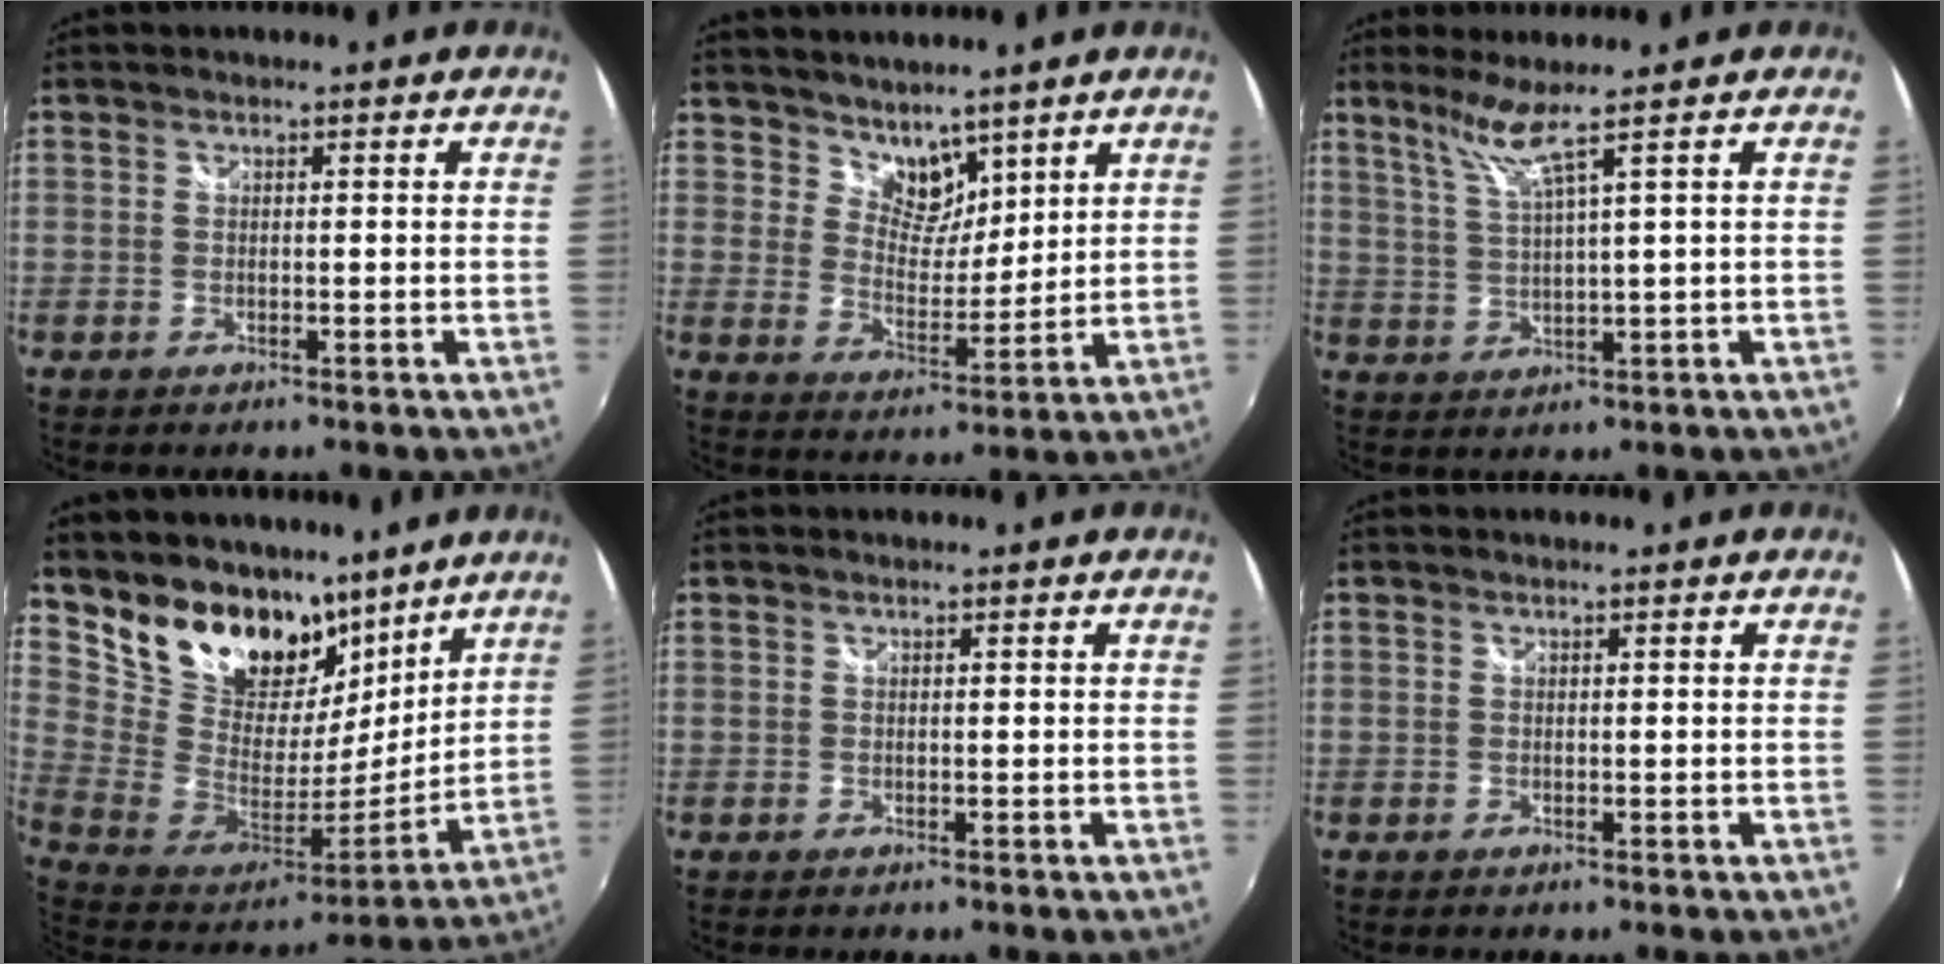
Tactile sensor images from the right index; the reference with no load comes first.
{"total": 6.7, "force": [5.3, 3.5, 1.9], "torque": [-0.019, -0.001, 0.098]}
{"total": 4.9, "force": [3.5, -1.5, 3.1], "torque": [-0.061, -0.005, 0.076]}
{"total": 21.1, "force": [14.9, 12.1, 8.6], "torque": [-0.206, 0.003, 0.274]}
{"total": 0.0}
{"total": 0.0}